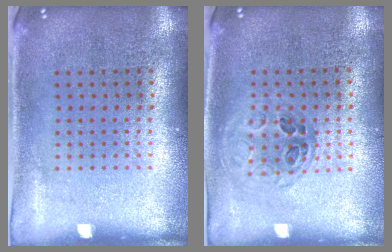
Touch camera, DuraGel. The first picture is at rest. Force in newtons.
{"total": 1.0, "press": 1.0, "slide": 0.2}